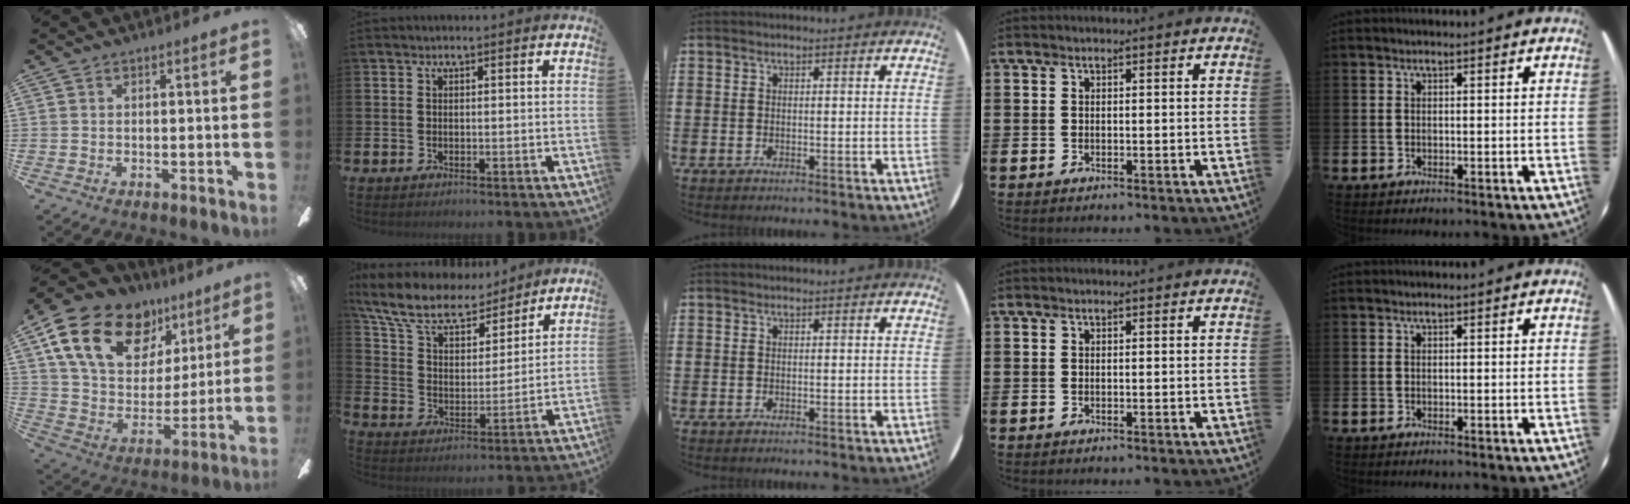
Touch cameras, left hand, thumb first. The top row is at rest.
{"thumb": {"total": 21.7, "force": [12.0, 13.6, 12.0], "torque": [-0.204, -0.050, 0.219]}, "index": {"total": 10.1, "force": [8.7, 3.6, 3.7], "torque": [-0.118, -0.049, 0.156]}}